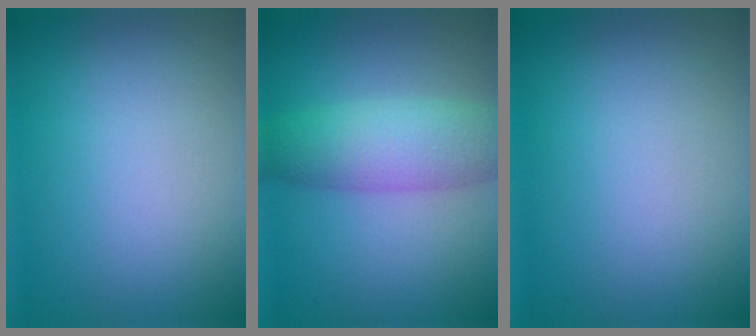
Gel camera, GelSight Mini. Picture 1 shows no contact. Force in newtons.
{"total": 5.5, "press": 5.5, "slide": 0.1}
{"total": 0.0}